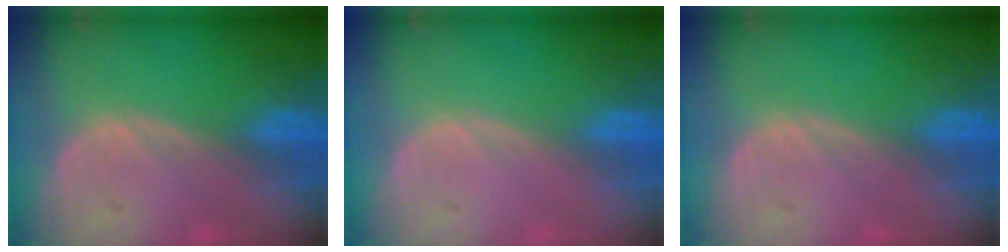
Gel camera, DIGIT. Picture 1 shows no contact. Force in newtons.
{"total": 0.0}
{"total": 0.0}